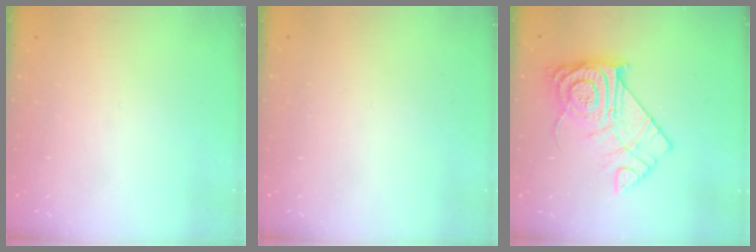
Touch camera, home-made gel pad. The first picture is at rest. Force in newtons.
{"total": 1.6, "press": 1.6, "slide": 0.1}
{"total": 17.2, "press": 17.1, "slide": 1.3}